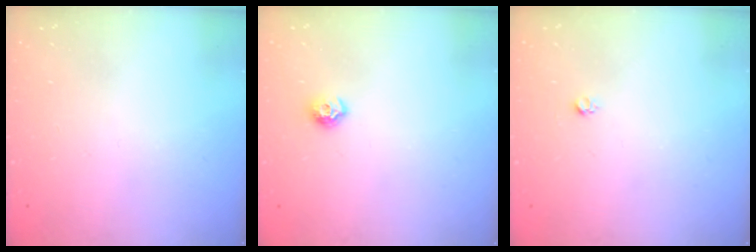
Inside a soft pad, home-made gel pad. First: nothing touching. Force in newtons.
{"total": 6.4, "press": 6.3, "slide": 0.9}
{"total": 2.7, "press": 2.7, "slide": 0.3}